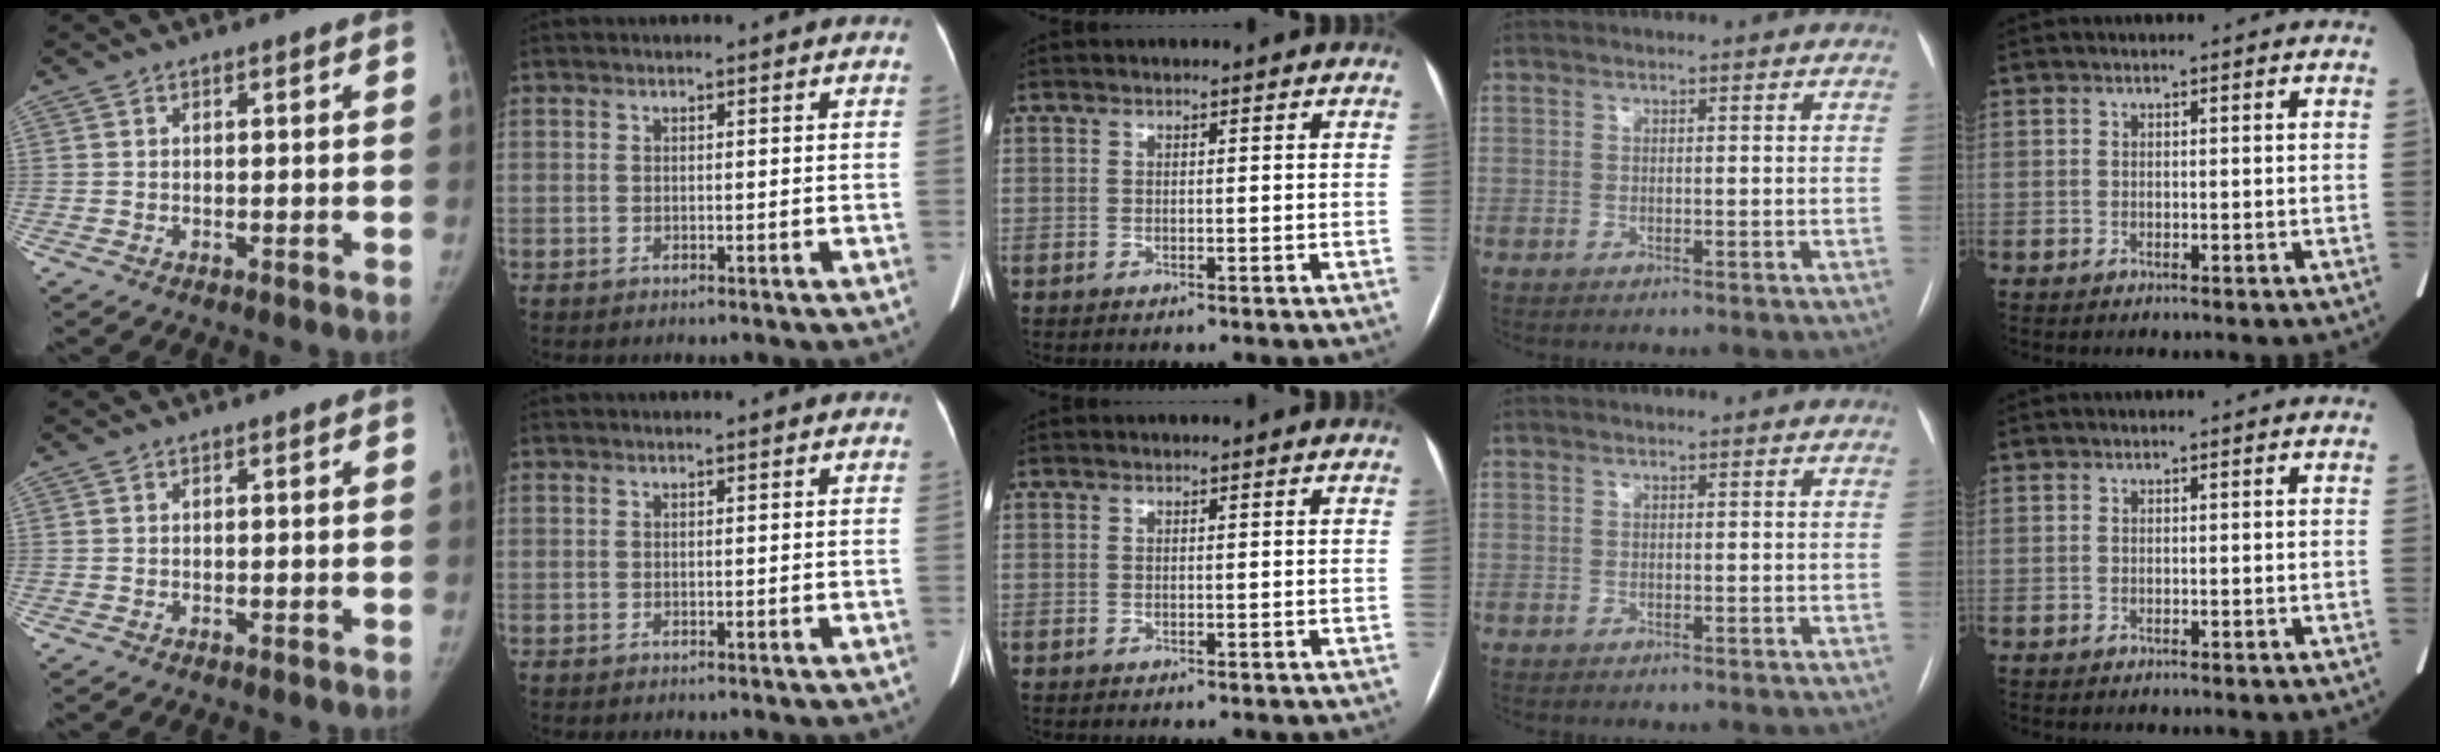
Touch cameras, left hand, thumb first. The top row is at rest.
{}